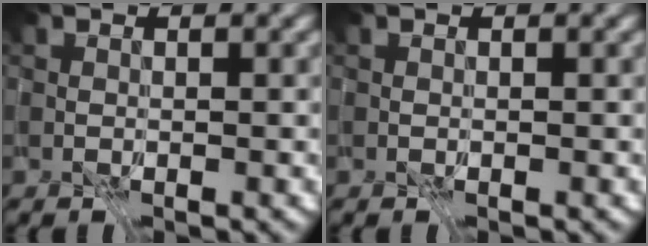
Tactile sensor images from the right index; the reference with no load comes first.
{"total": 0.0}